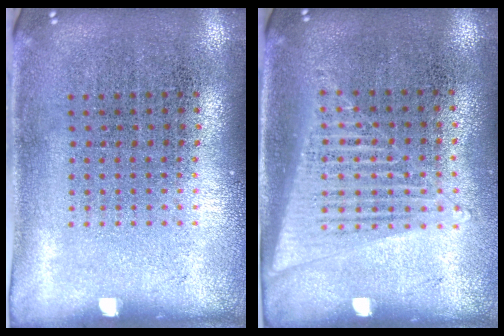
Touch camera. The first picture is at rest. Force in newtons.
{"total": 1.5, "press": 1.4, "slide": 0.5}